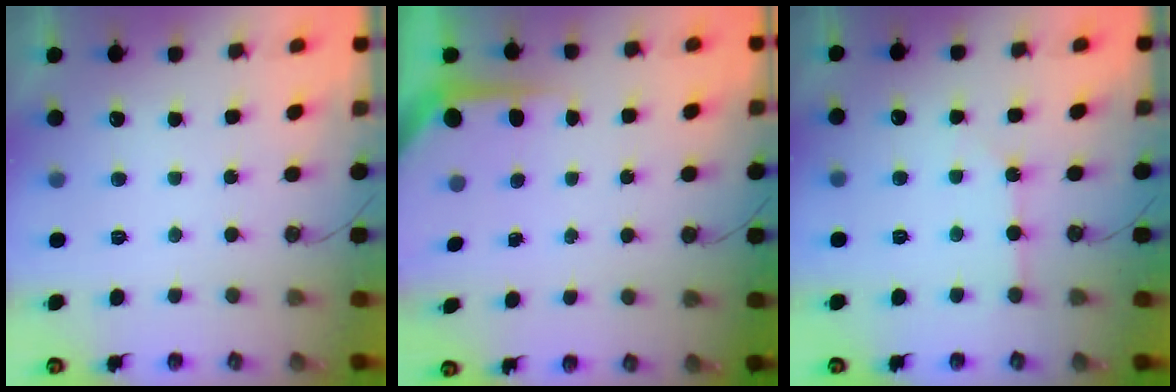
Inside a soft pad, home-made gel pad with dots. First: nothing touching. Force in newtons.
{"total": 4.9, "press": 4.9, "slide": 0.3}
{"total": 2.1, "press": 2.1, "slide": 0.4}